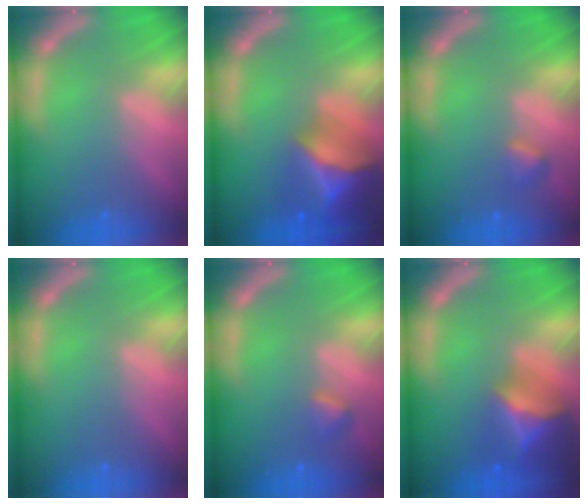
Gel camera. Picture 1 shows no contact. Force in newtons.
{"total": 10.0}
{"total": 1.4}
{"total": 0.0}
{"total": 1.4}
{"total": 7.5}